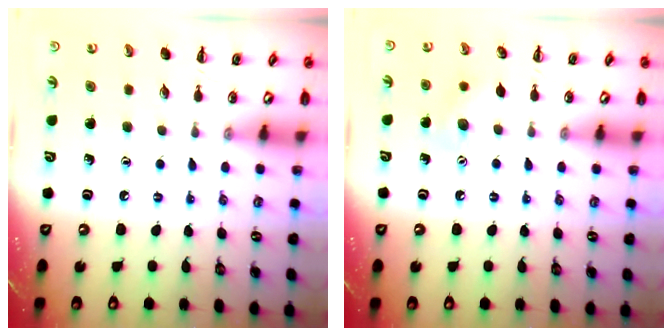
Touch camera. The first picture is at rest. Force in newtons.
{"total": 7.9, "press": 7.6, "slide": 1.9}